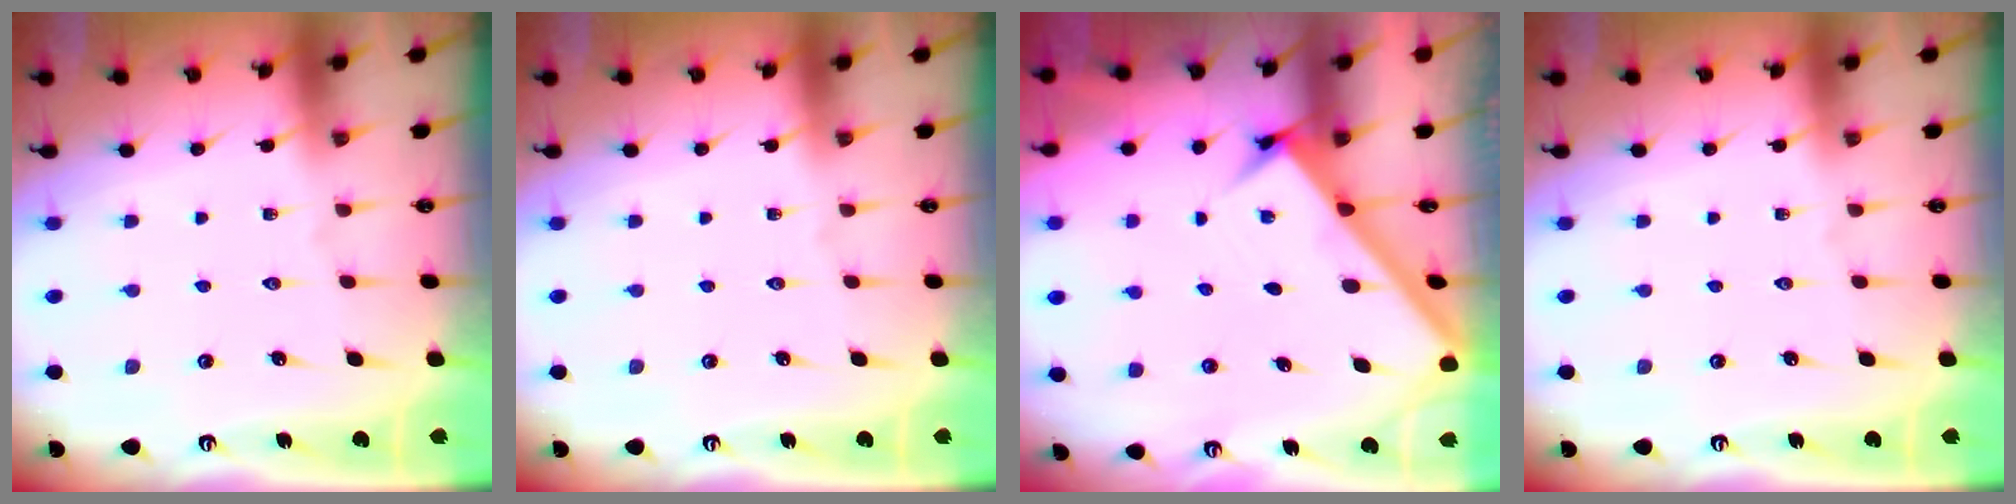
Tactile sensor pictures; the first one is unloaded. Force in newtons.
{"total": 0.0}
{"total": 3.0, "press": 3.0, "slide": 0.4}
{"total": 0.0}